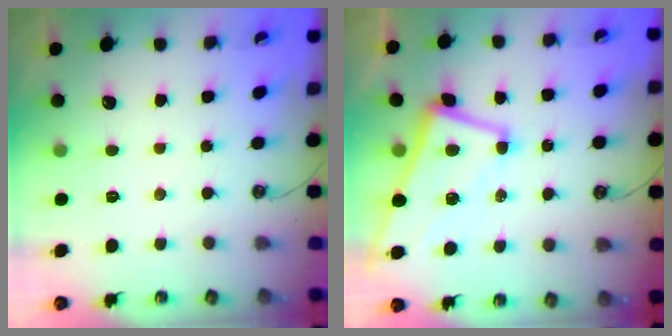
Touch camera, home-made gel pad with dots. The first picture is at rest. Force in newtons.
{"total": 1.2, "press": 0.9, "slide": 0.9}